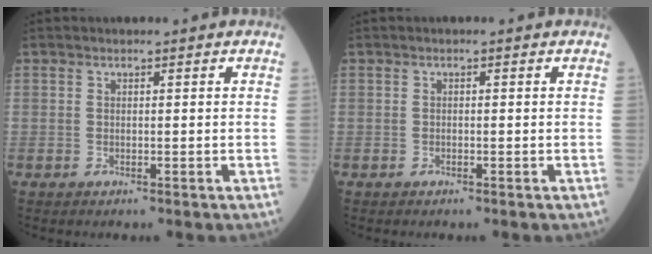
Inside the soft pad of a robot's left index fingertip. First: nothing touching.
{"total": 0.0}